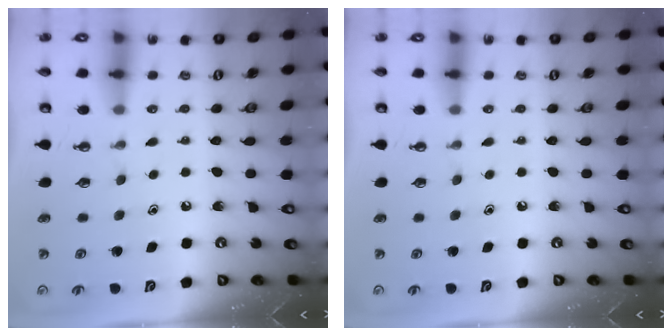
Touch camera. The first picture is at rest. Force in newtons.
{"total": 0.0}